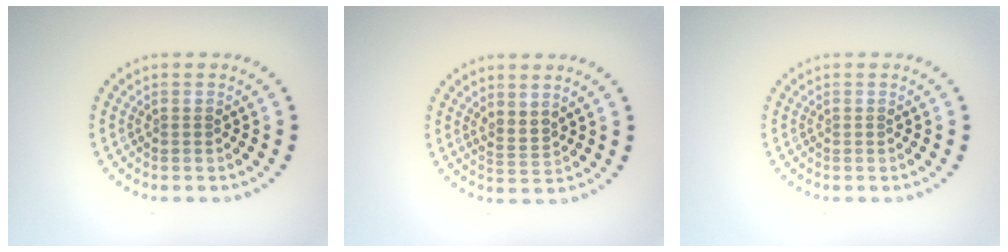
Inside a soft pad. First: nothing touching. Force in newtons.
{"total": 1.7, "press": 1.3, "slide": 1.1}
{"total": 0.0}